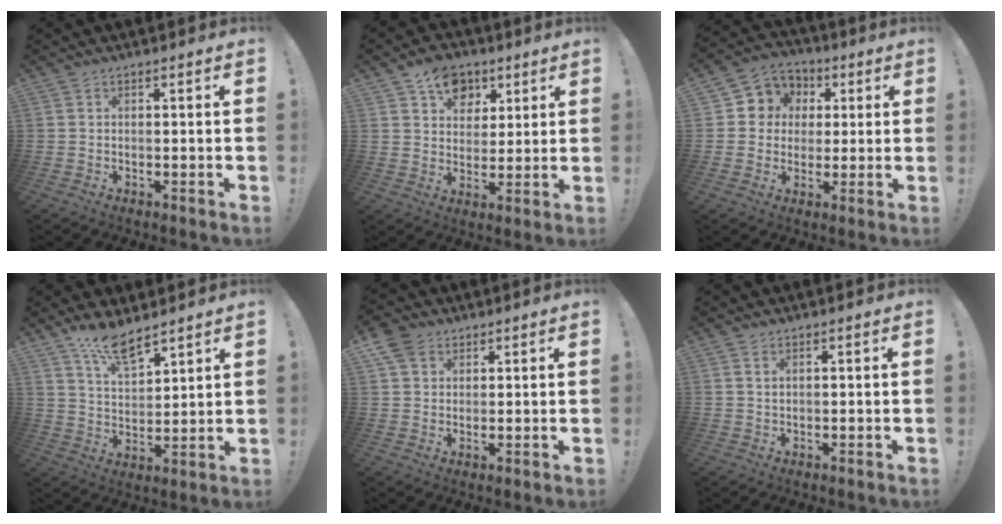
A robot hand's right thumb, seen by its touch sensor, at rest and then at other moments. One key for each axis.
{"total": 11.0, "fx": 5.9, "fy": 8.4, "fz": 3.7, "tx": -0.044, "ty": -0.033, "tz": 0.113}
{"total": 8.2, "fx": 0.7, "fy": 7.9, "fz": 1.9, "tx": -0.020, "ty": -0.001, "tz": 0.020}
{"total": 10.0, "fx": 8.2, "fy": 3.4, "fz": 4.7, "tx": -0.089, "ty": -0.052, "tz": 0.153}
{"total": 6.7, "fx": 3.7, "fy": 5.2, "fz": 2.3, "tx": -0.041, "ty": -0.012, "tz": 0.075}
{"total": 1.2, "fx": 0.7, "fy": 0.6, "fz": 0.8, "tx": -0.009, "ty": -0.003, "tz": 0.012}